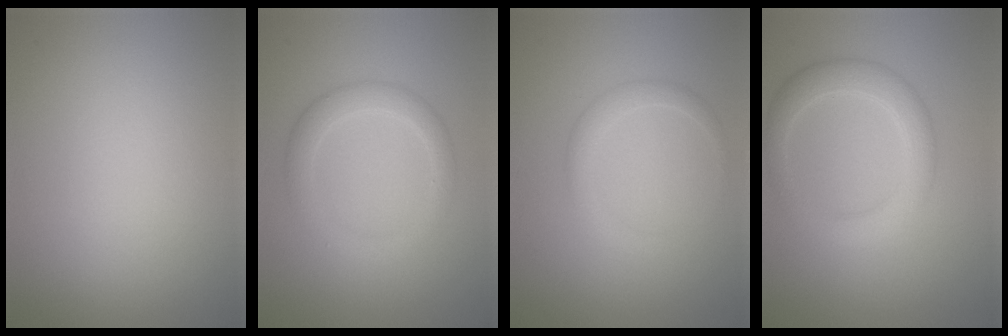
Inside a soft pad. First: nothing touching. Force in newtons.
{"total": 2.7, "press": 2.7, "slide": 0.2}
{"total": 1.7, "press": 1.7, "slide": 0.2}
{"total": 3.5, "press": 3.5, "slide": 0.2}